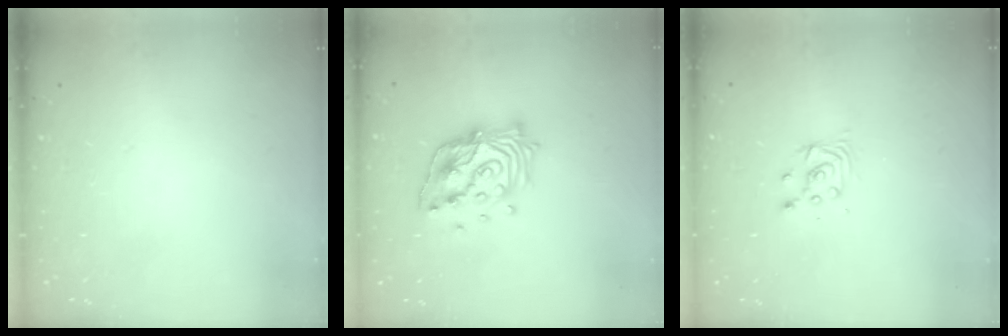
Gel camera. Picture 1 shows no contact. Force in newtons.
{"total": 17.5, "press": 17.2, "slide": 2.8}
{"total": 3.4, "press": 3.4, "slide": 0.4}